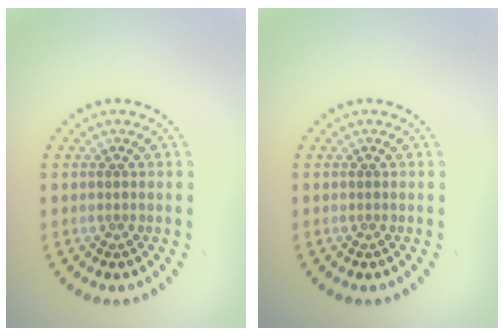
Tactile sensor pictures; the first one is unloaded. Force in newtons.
{"total": 0.0}